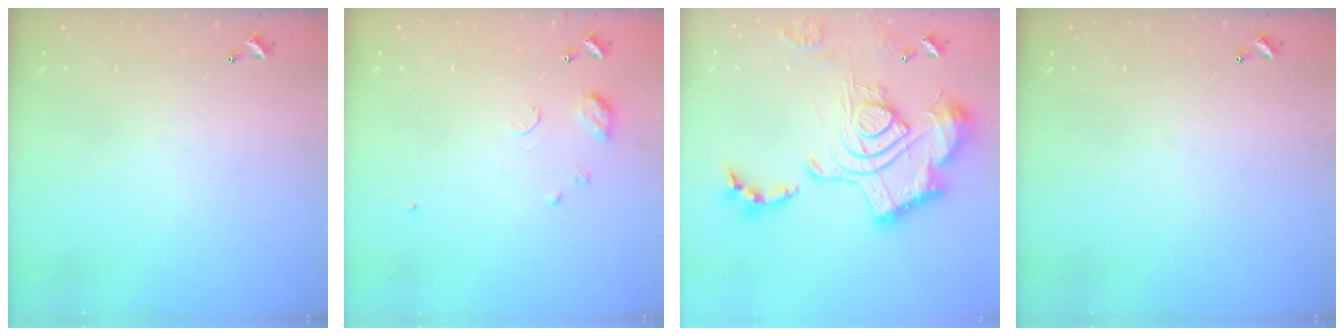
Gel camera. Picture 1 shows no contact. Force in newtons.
{"total": 7.9, "press": 7.8, "slide": 0.8}
{"total": 3.0, "press": 2.4, "slide": 1.8}
{"total": 0.0}